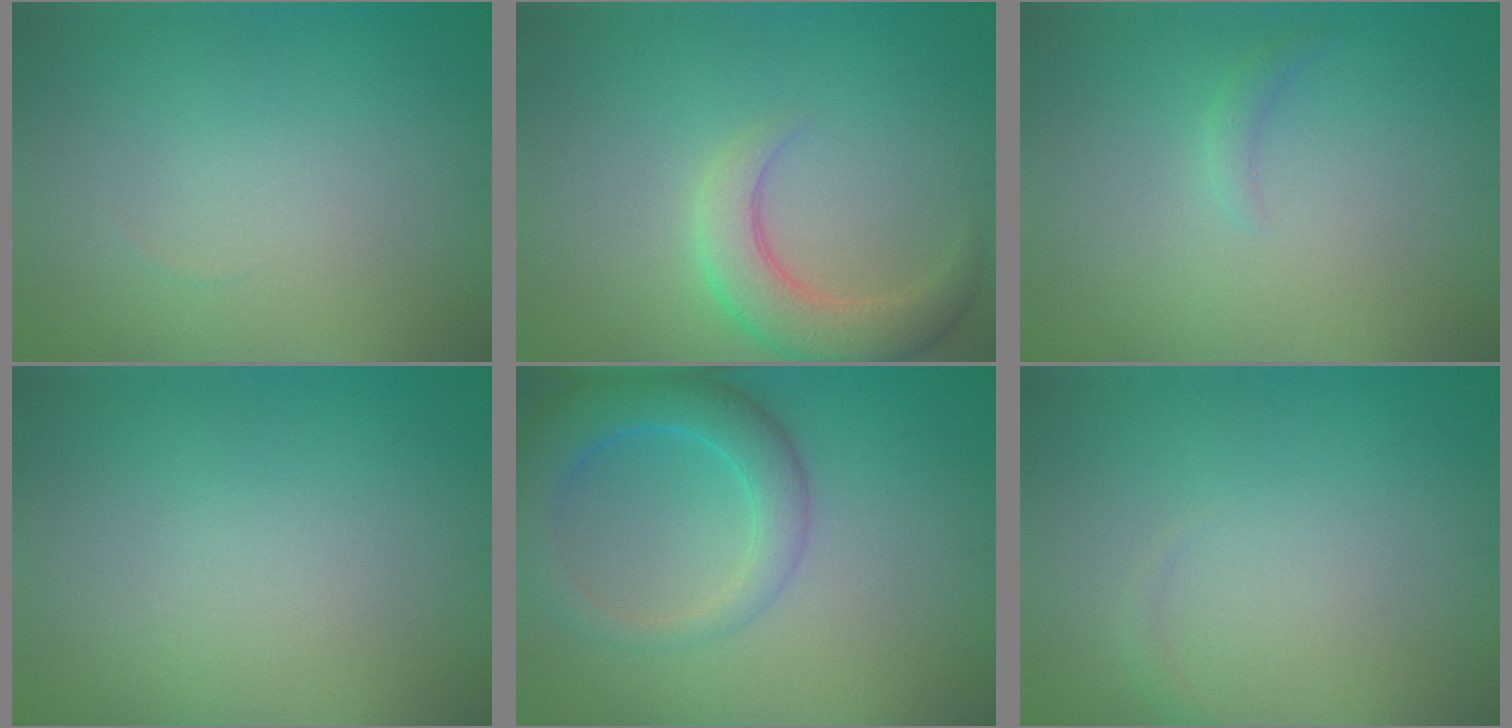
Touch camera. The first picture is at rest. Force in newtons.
{"total": 4.0, "press": 3.9, "slide": 0.3}
{"total": 0.8, "press": 0.8, "slide": 0.1}
{"total": 0.0}
{"total": 4.9, "press": 4.9, "slide": 0.4}
{"total": 0.6, "press": 0.6, "slide": 0.0}